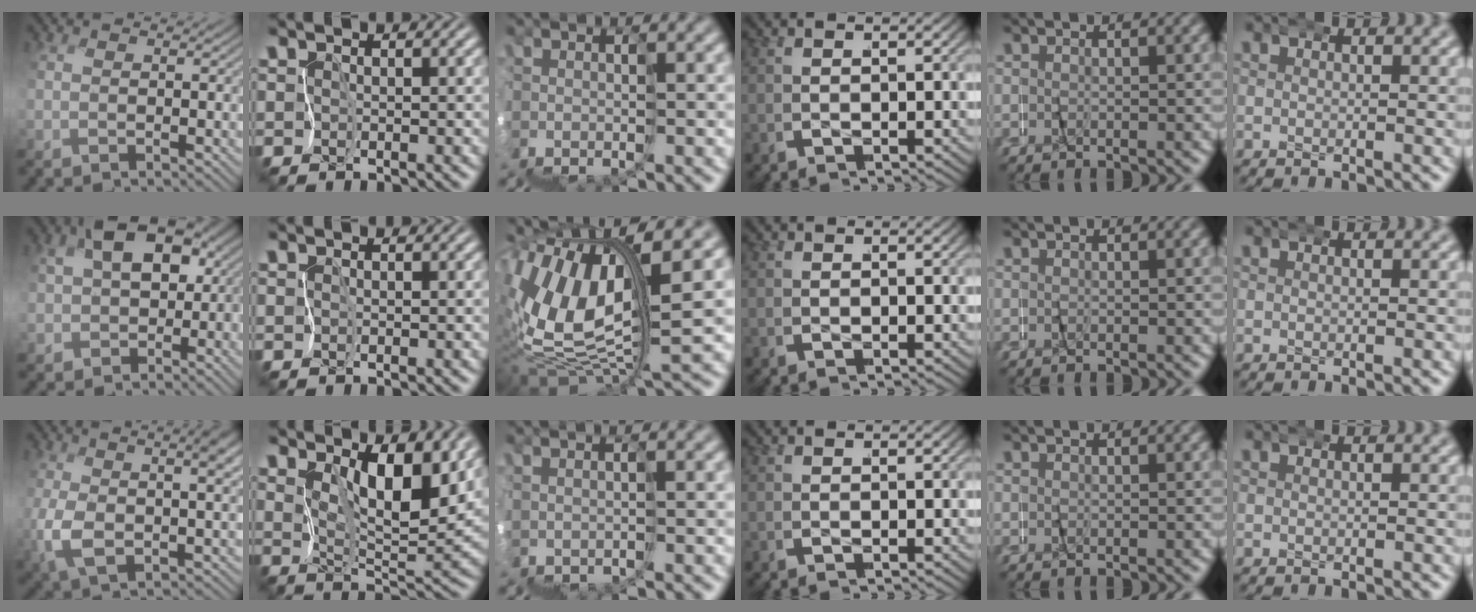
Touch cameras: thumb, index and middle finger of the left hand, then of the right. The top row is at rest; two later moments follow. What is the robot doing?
{"motion": "wrap", "object": "netting"}